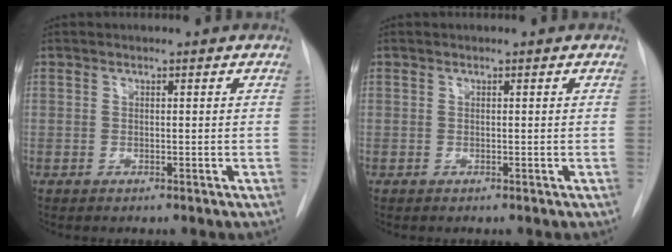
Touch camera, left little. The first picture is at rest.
{"total": 0.0}